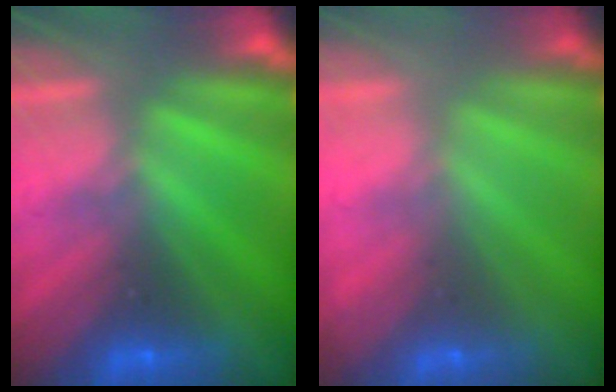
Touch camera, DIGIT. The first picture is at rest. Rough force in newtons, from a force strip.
{"total": 2.1}